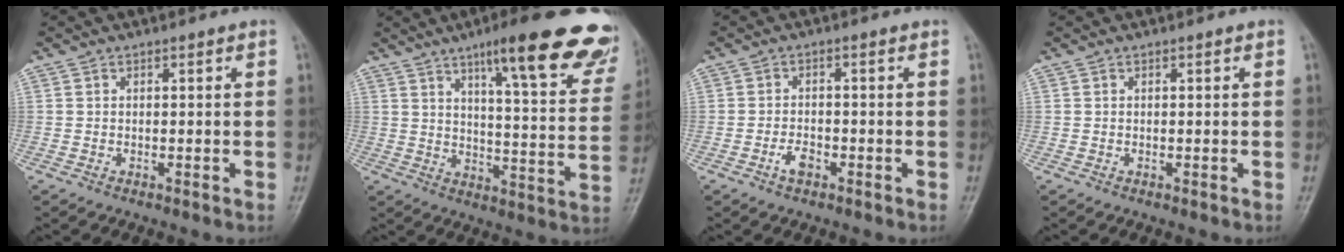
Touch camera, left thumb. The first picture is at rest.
{"total": 23.7, "force": [15.5, 4.7, 17.2], "torque": [-0.198, -0.054, 0.201]}
{"total": 2.7, "force": [-1.4, 1.5, 1.7], "torque": [-0.030, 0.009, -0.026]}
{"total": 0.0}